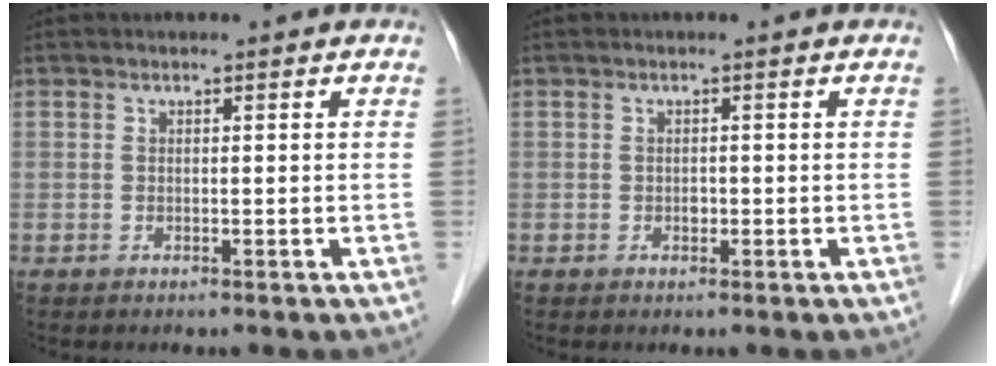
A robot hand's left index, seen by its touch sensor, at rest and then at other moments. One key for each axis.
{"total": 0.7, "fx": -0.4, "fy": 0.5, "fz": 0.3, "tx": -0.008, "ty": -0.002, "tz": -0.008}